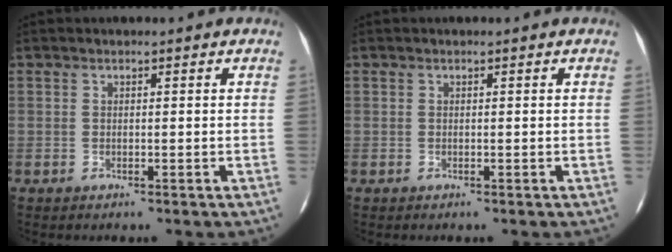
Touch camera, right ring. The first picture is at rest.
{"total": 0.0}